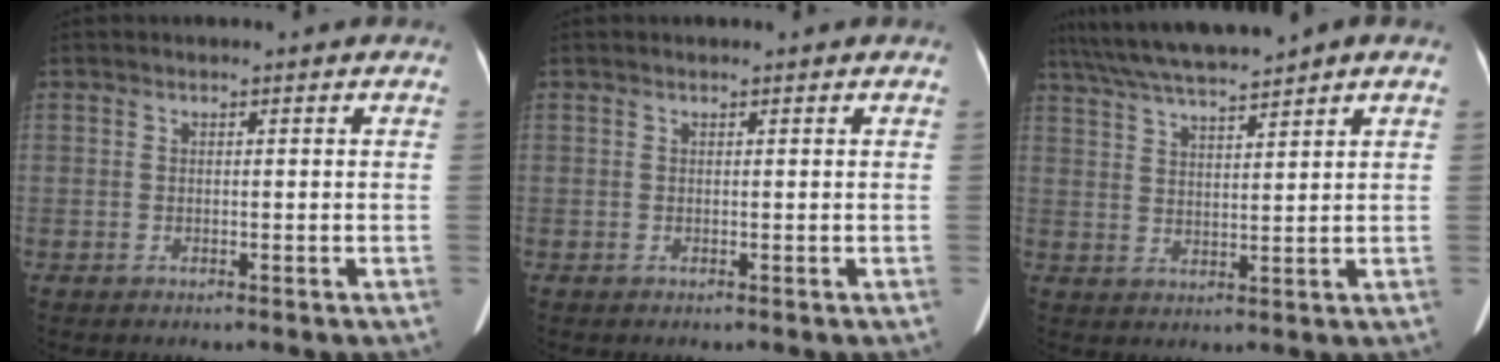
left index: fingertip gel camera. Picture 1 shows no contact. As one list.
[{"total": 0.0}, {"total": 9.1, "force": [7.9, -0.7, 4.4], "torque": [-0.083, 0.021, 0.138]}]